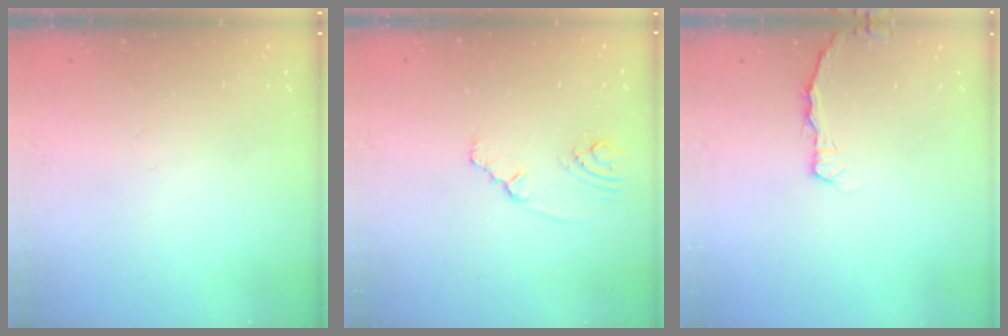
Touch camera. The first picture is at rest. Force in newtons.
{"total": 2.3, "press": 2.3, "slide": 0.4}
{"total": 2.9, "press": 2.9, "slide": 0.4}